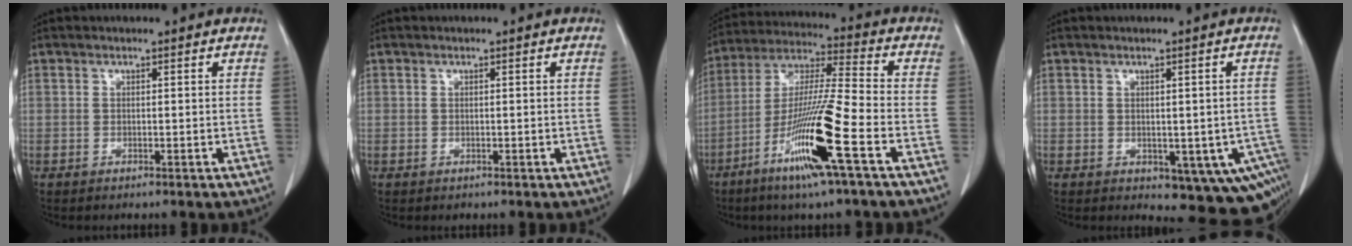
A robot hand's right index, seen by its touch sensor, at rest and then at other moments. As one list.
[{"total": 0.6, "force": [-0.1, 0.6, 0.0], "torque": [0.001, 0.004, -0.003]}, {"total": 15.6, "force": [-6.9, -0.6, 14.0], "torque": [-0.280, -0.020, -0.134]}, {"total": 10.4, "force": [-4.1, 5.2, 8.0], "torque": [-0.071, 0.008, -0.042]}]